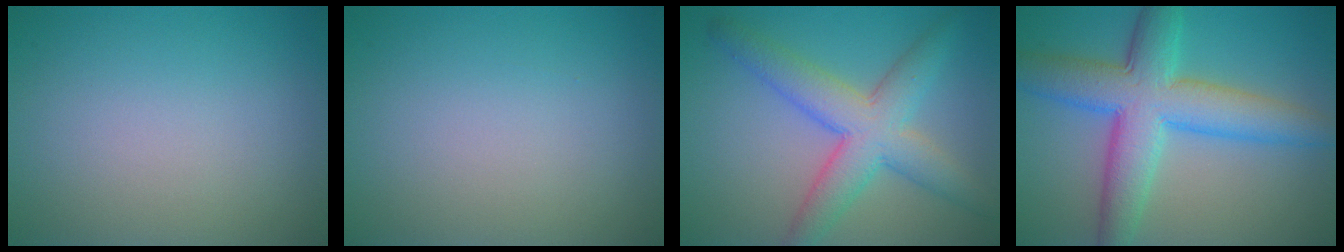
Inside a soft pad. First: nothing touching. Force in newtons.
{"total": 0.0}
{"total": 6.4, "press": 6.4, "slide": 0.2}
{"total": 8.6, "press": 8.6, "slide": 0.2}